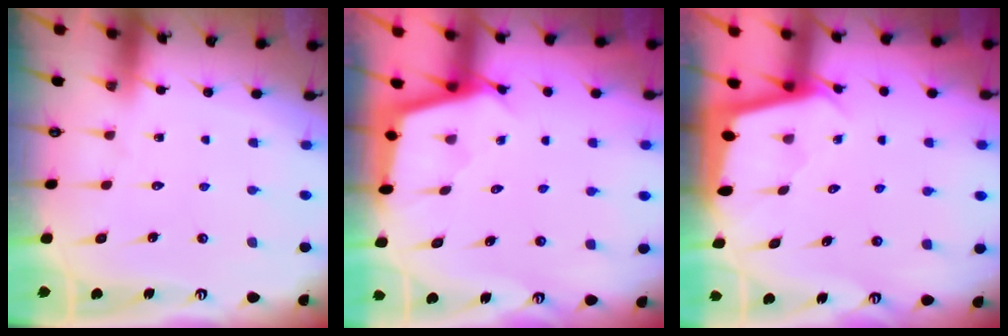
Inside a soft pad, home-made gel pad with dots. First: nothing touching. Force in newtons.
{"total": 2.5, "press": 2.5, "slide": 0.2}
{"total": 1.8, "press": 1.7, "slide": 0.1}